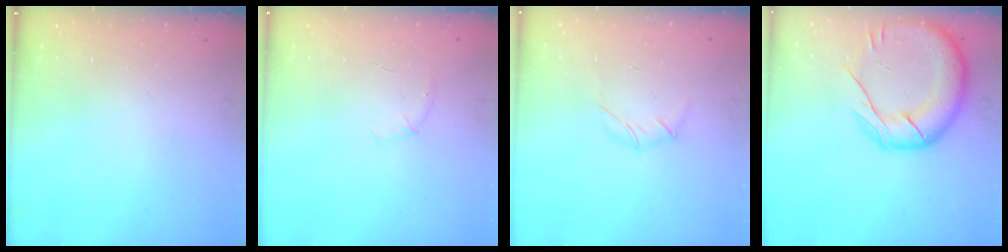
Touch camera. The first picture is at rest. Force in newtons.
{"total": 3.8, "press": 3.6, "slide": 1.2}
{"total": 4.5, "press": 4.3, "slide": 1.1}
{"total": 17.8, "press": 17.7, "slide": 1.7}